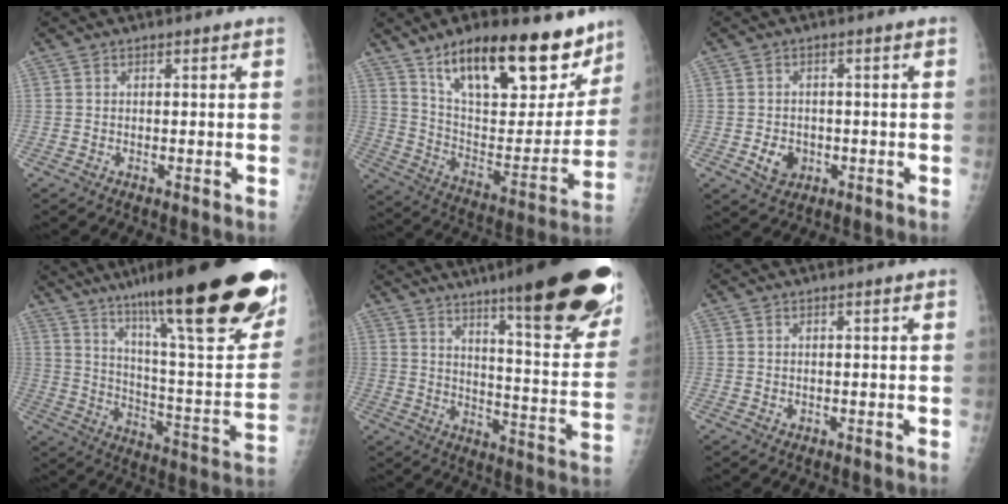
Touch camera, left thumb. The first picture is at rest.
{"total": 26.1, "force": [17.6, 10.4, 16.2], "torque": [-0.197, -0.058, 0.283]}
{"total": 4.3, "force": [-1.3, 3.4, 2.3], "torque": [-0.026, 0.004, -0.015]}
{"total": 35.7, "force": [22.6, 6.1, 26.9], "torque": [-0.314, -0.066, 0.340]}
{"total": 27.5, "force": [17.6, 4.5, 20.6], "torque": [-0.242, -0.077, 0.244]}
{"total": 0.6, "force": [0.0, 0.5, 0.4], "torque": [-0.003, 0.000, 0.003]}